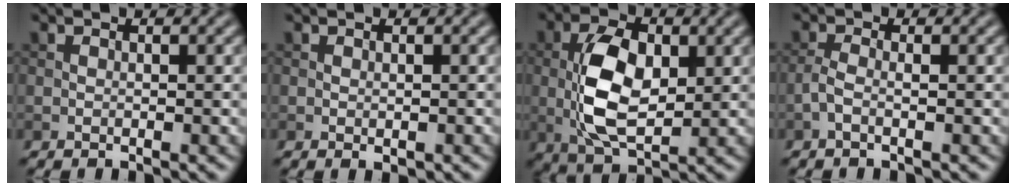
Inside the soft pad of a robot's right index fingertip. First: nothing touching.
{"total": 0.6, "force": [-0.2, 0.3, 0.5], "torque": [-0.006, -0.002, -0.001]}
{"total": 7.9, "force": [0.4, 4.4, 6.5], "torque": [-0.136, -0.002, 0.008]}
{"total": 1.5, "force": [-0.6, 0.4, 1.3], "torque": [-0.029, 0.001, -0.016]}